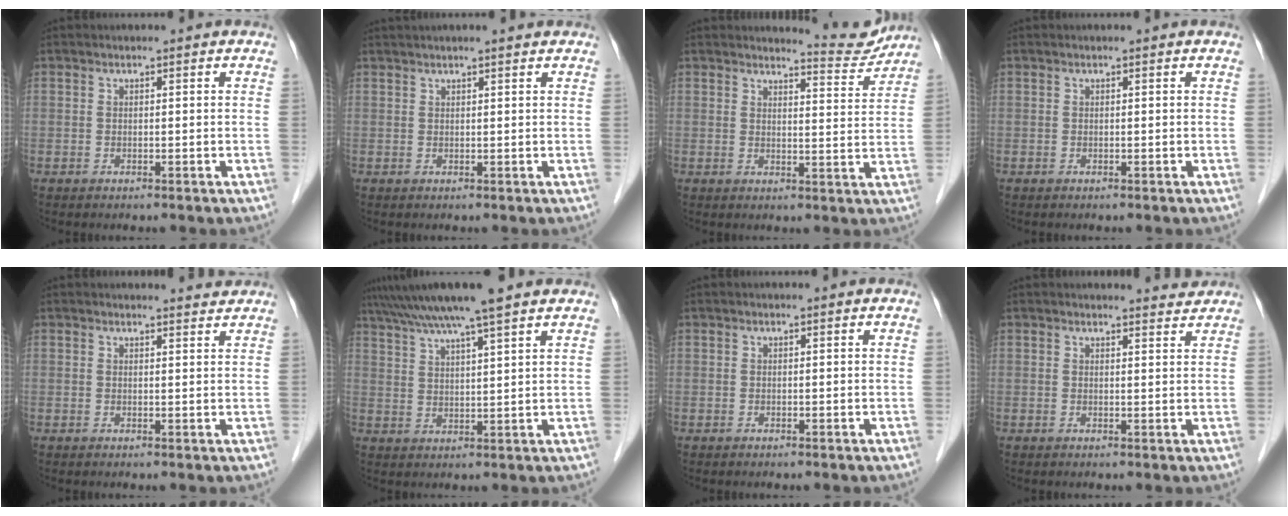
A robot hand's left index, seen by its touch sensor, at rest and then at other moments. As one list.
[{"total": 5.0, "force": [4.4, -0.2, 2.5], "torque": [-0.035, 0.031, 0.061]}, {"total": 4.8, "force": [4.8, 0.0, -0.4], "torque": [-0.004, -0.031, 0.055]}, {"total": 0.0}, {"total": 2.1, "force": [2.1, 0.0, -0.2], "torque": [-0.006, -0.006, 0.022]}, {"total": 10.7, "force": [8.8, -0.8, 6.0], "torque": [-0.109, 0.025, 0.137]}, {"total": 0.0}, {"total": 2.2, "force": [2.1, 0.0, -0.3], "torque": [-0.005, -0.009, 0.022]}]